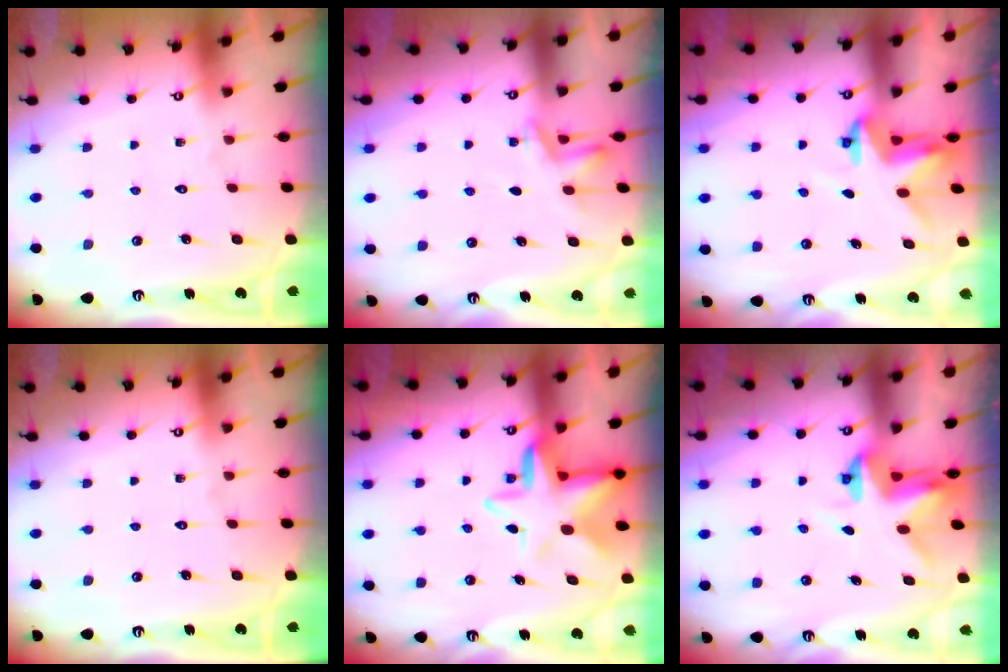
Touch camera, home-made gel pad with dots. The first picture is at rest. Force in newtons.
{"total": 4.0, "press": 3.6, "slide": 1.8}
{"total": 3.5, "press": 3.5, "slide": 0.3}
{"total": 0.0}
{"total": 8.8, "press": 8.6, "slide": 1.6}
{"total": 3.9, "press": 3.9, "slide": 0.1}